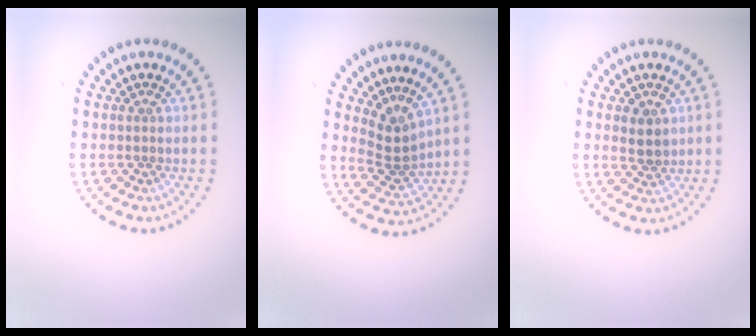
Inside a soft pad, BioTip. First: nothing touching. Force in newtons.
{"total": 2.9, "press": 2.2, "slide": 1.9}
{"total": 1.8, "press": 1.7, "slide": 0.6}